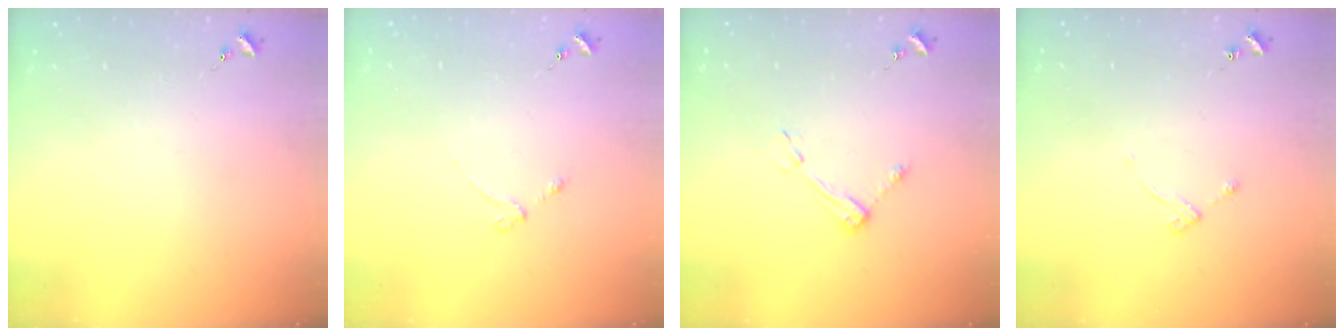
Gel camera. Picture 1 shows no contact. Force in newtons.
{"total": 3.0, "press": 2.9, "slide": 0.5}
{"total": 6.0, "press": 5.9, "slide": 0.6}
{"total": 4.3, "press": 4.2, "slide": 0.6}